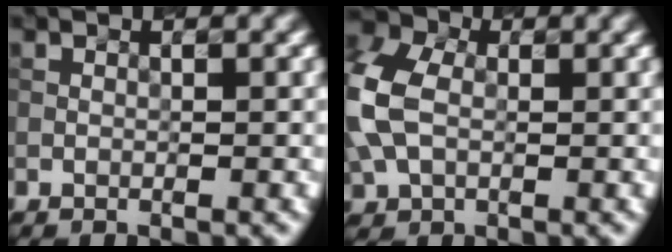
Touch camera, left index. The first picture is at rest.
{"total": 7.9, "force": [0.6, 5.5, 5.6], "torque": [-0.161, 0.013, 0.000]}